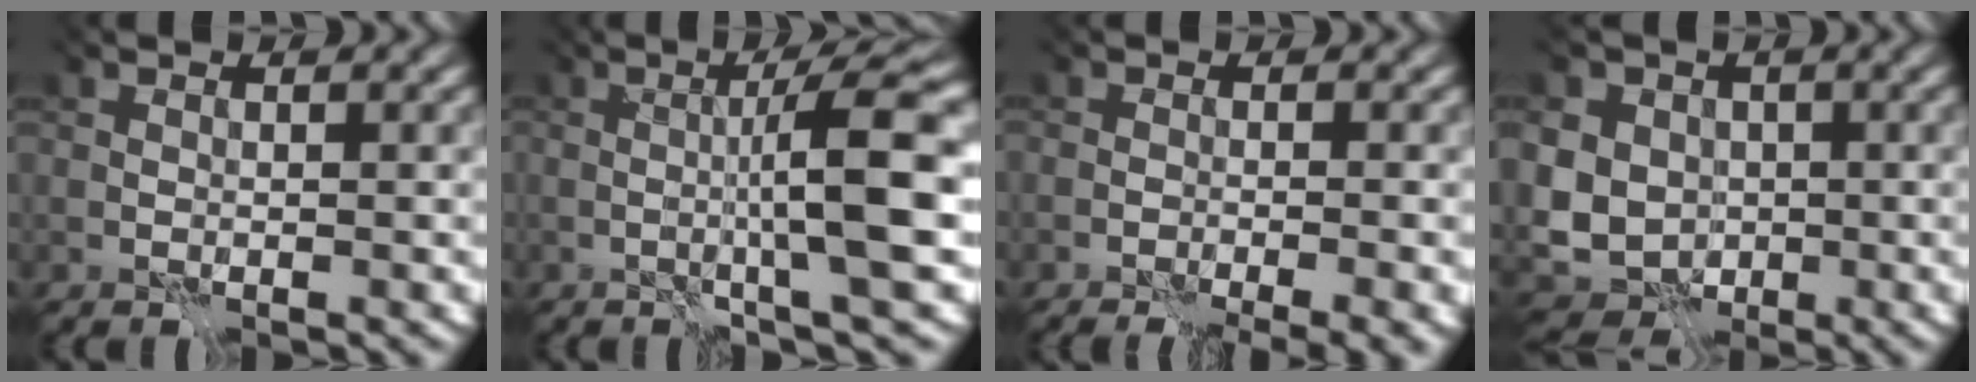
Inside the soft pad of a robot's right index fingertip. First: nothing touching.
{"total": 6.5, "force": [-0.4, 0.2, 6.5], "torque": [-0.096, 0.011, -0.008]}
{"total": 4.4, "force": [-1.9, 1.7, 3.6], "torque": [-0.032, -0.001, -0.024]}
{"total": 8.3, "force": [0.6, 7.3, 4.0], "torque": [-0.069, 0.017, -0.022]}